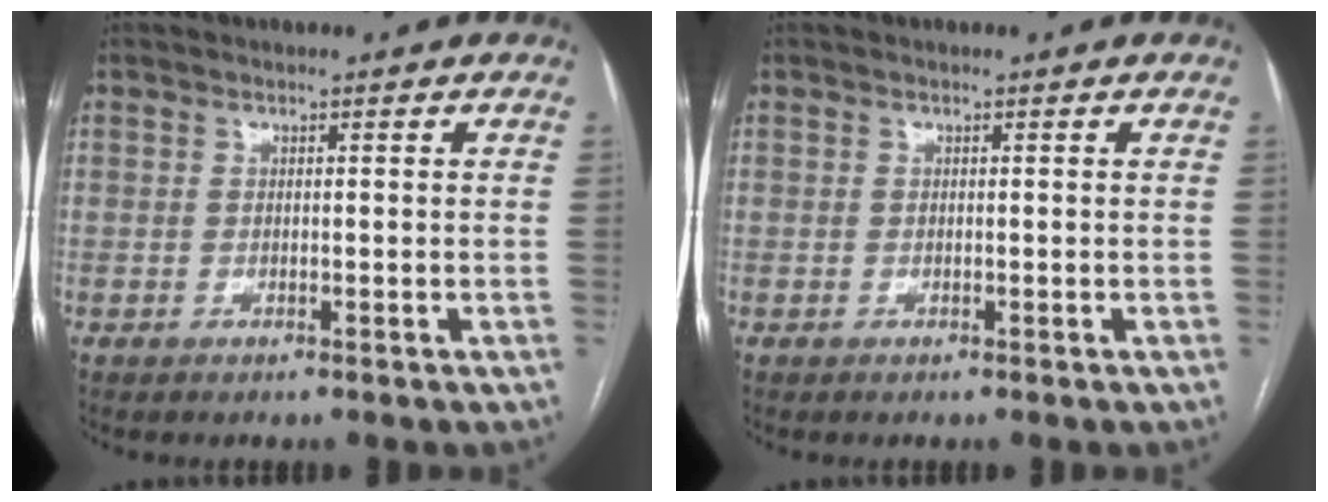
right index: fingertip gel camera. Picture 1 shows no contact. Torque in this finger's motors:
{"motor_torque": [0.00, 0.00, -0.07, -0.01]}